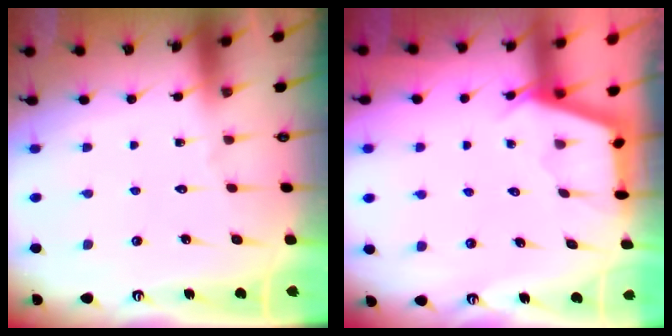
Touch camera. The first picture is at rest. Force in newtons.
{"total": 2.9, "press": 2.9, "slide": 0.3}